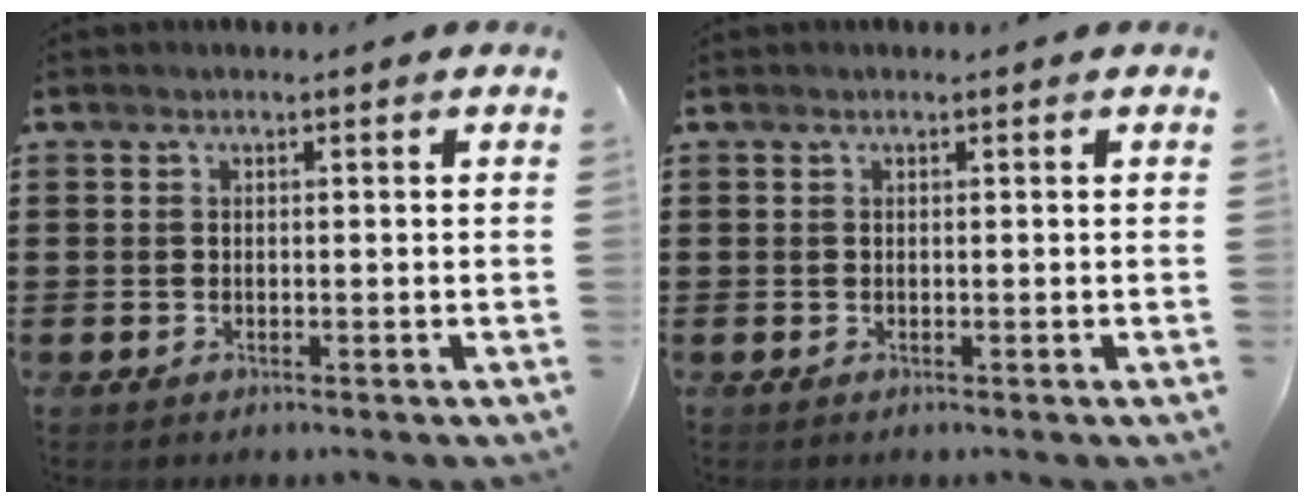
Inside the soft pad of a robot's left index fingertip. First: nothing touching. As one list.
[{"total": 0.0}]